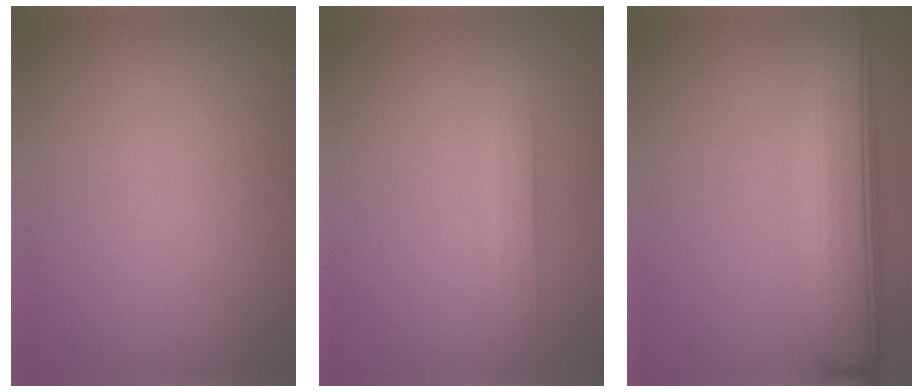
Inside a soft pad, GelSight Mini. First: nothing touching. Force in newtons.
{"total": 1.7, "press": 1.7, "slide": 0.0}
{"total": 6.9, "press": 6.9, "slide": 0.5}